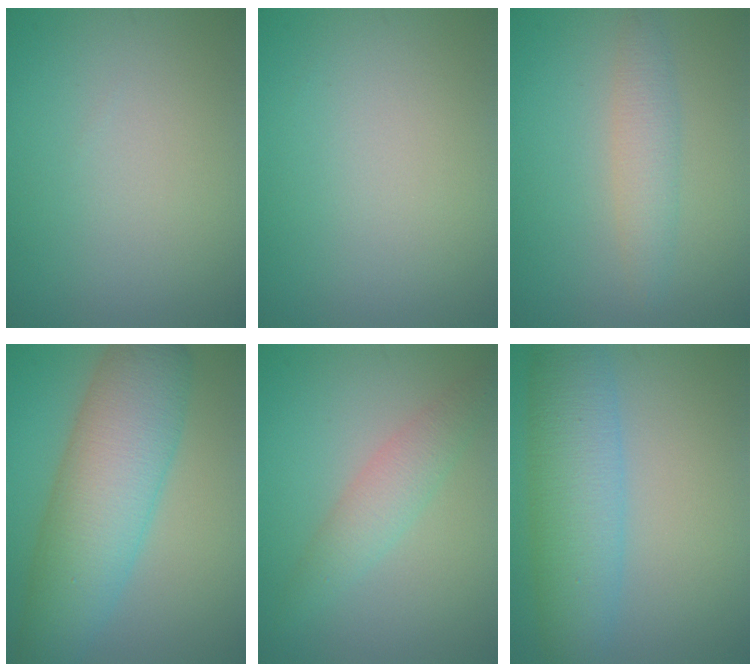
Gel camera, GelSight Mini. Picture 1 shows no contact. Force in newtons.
{"total": 0.0}
{"total": 2.5, "press": 2.5, "slide": 0.0}
{"total": 9.3, "press": 9.3, "slide": 0.3}
{"total": 2.9, "press": 2.9, "slide": 0.1}
{"total": 7.0, "press": 7.0, "slide": 0.1}